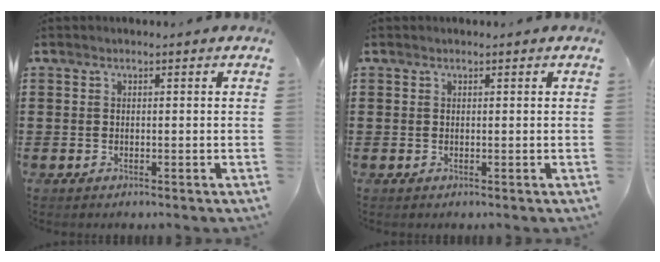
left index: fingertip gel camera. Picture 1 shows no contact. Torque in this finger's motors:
{"motor_torque": [0.32, -0.31, -0.04, 0.00]}